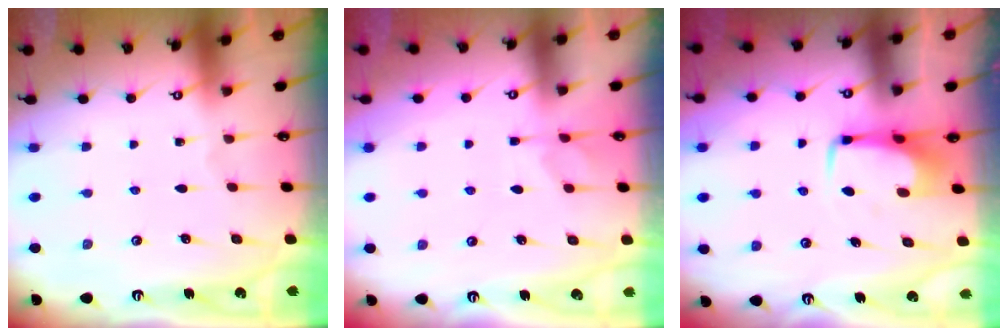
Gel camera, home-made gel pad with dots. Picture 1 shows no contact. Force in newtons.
{"total": 4.1, "press": 3.9, "slide": 1.1}
{"total": 2.9, "press": 2.9, "slide": 0.3}